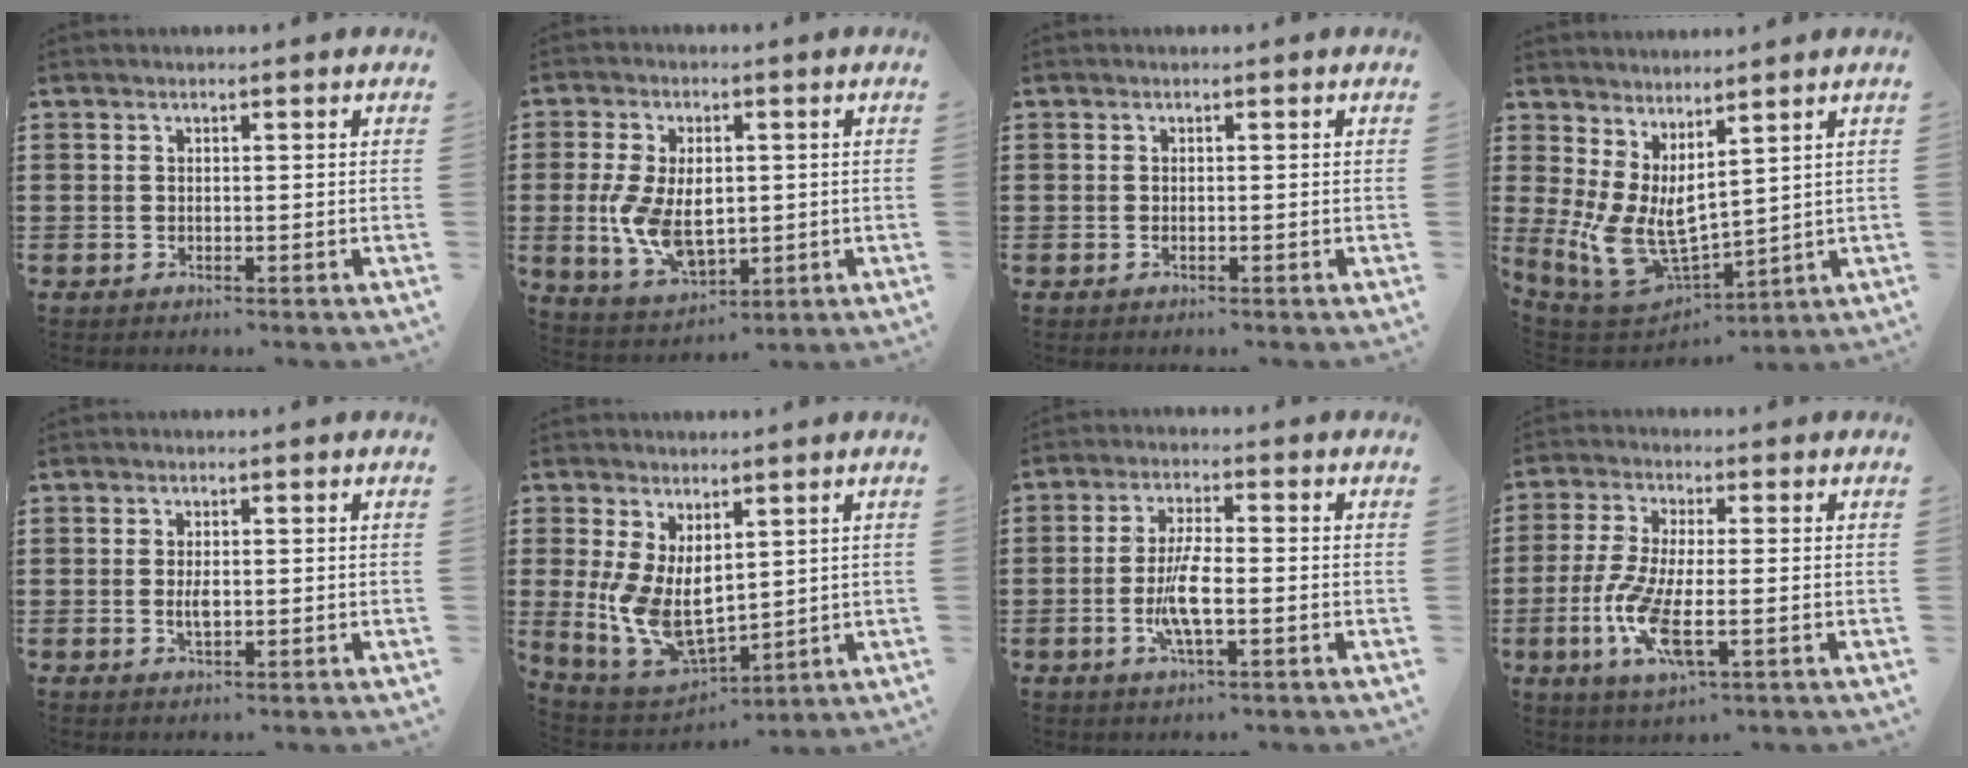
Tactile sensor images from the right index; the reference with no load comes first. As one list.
[{"total": 9.1, "force": [-0.2, 5.5, 7.3], "torque": [-0.165, 0.004, -0.004]}, {"total": 0.0}, {"total": 6.7, "force": [1.8, 3.9, 5.1], "torque": [-0.140, -0.048, 0.041]}, {"total": 2.2, "force": [-0.1, 1.0, 2.0], "torque": [-0.038, 0.001, -0.001]}, {"total": 8.9, "force": [1.6, 5.3, 6.9], "torque": [-0.160, -0.011, 0.037]}, {"total": 6.6, "force": [-1.7, 1.6, 6.2], "torque": [-0.138, -0.012, -0.038]}, {"total": 8.8, "force": [-2.8, 2.6, 7.9], "torque": [-0.186, -0.020, -0.058]}]